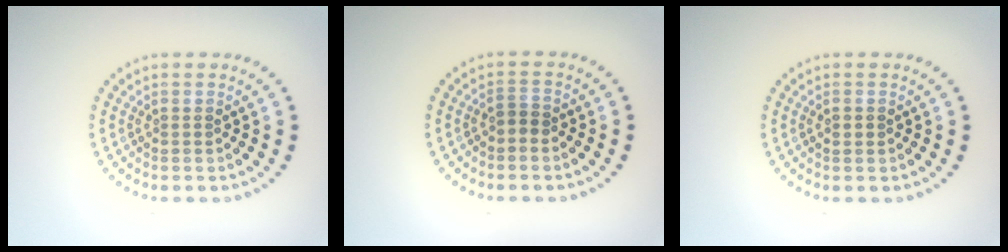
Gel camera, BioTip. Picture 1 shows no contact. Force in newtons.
{"total": 1.1, "press": 1.0, "slide": 0.5}
{"total": 1.1, "press": 1.0, "slide": 0.1}